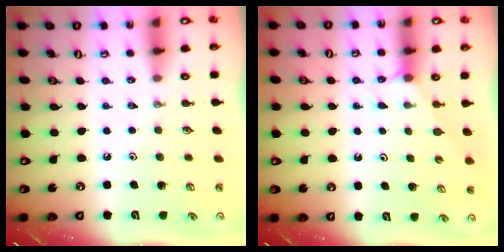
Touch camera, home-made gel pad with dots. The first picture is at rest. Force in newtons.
{"total": 2.5, "press": 2.5, "slide": 0.4}